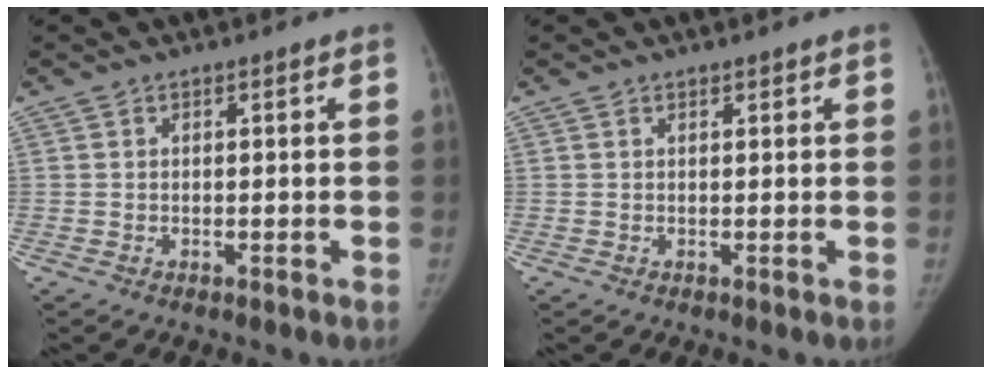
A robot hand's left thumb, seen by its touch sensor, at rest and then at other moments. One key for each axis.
{"total": 0.7, "fx": 0.5, "fy": 0.2, "fz": 0.3, "tx": -0.007, "ty": -0.003, "tz": 0.009}